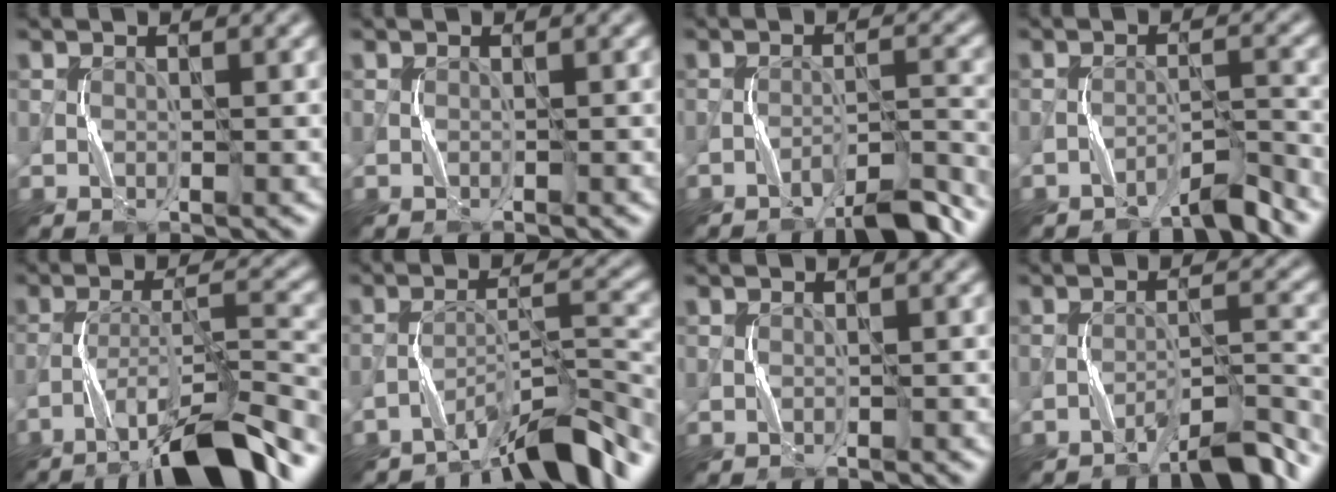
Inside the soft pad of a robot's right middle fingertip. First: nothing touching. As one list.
[{"total": 0.0}, {"total": 4.1, "force": [-3.5, 0.2, 2.1], "torque": [-0.028, 0.016, -0.057]}, {"total": 2.9, "force": [-2.8, -0.1, 0.8], "torque": [-0.010, 0.012, -0.051]}, {"total": 9.5, "force": [-6.9, 1.1, 6.4], "torque": [-0.102, 0.015, -0.116]}, {"total": 6.4, "force": [-5.6, 0.6, 3.1], "torque": [-0.047, 0.007, -0.097]}, {"total": 0.0}, {"total": 4.2, "force": [-3.8, 0.2, 1.9], "torque": [-0.028, 0.014, -0.065]}]